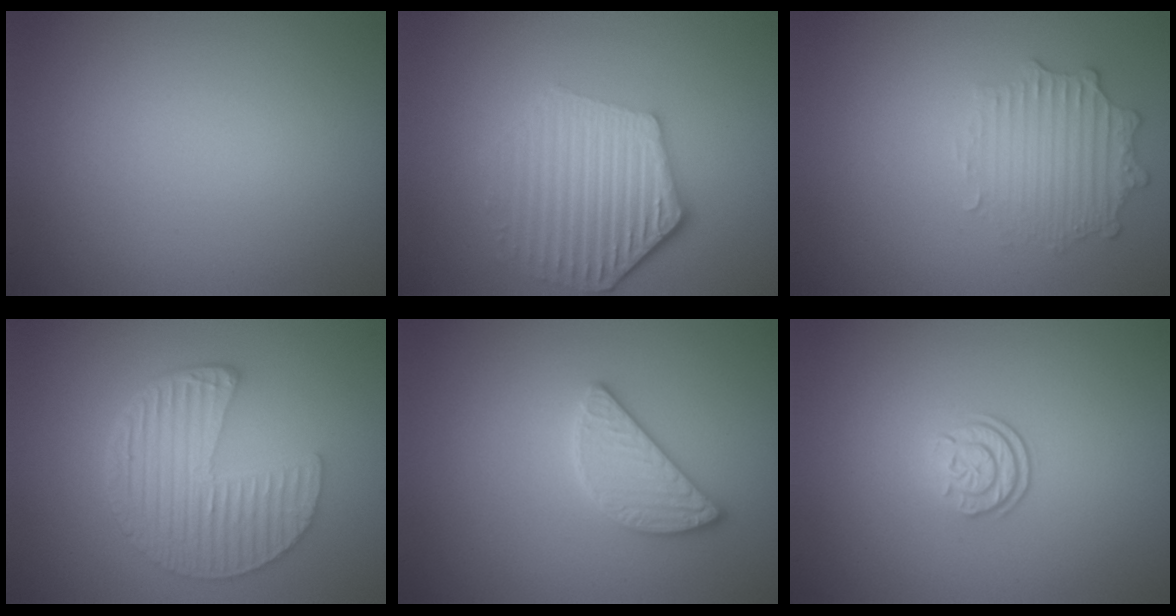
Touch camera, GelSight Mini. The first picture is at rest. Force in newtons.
{"total": 5.8, "press": 4.4, "slide": 3.8}
{"total": 2.5, "press": 2.3, "slide": 1.0}
{"total": 6.6, "press": 4.8, "slide": 4.4}
{"total": 2.8, "press": 2.8, "slide": 0.2}
{"total": 2.3, "press": 1.7, "slide": 1.5}